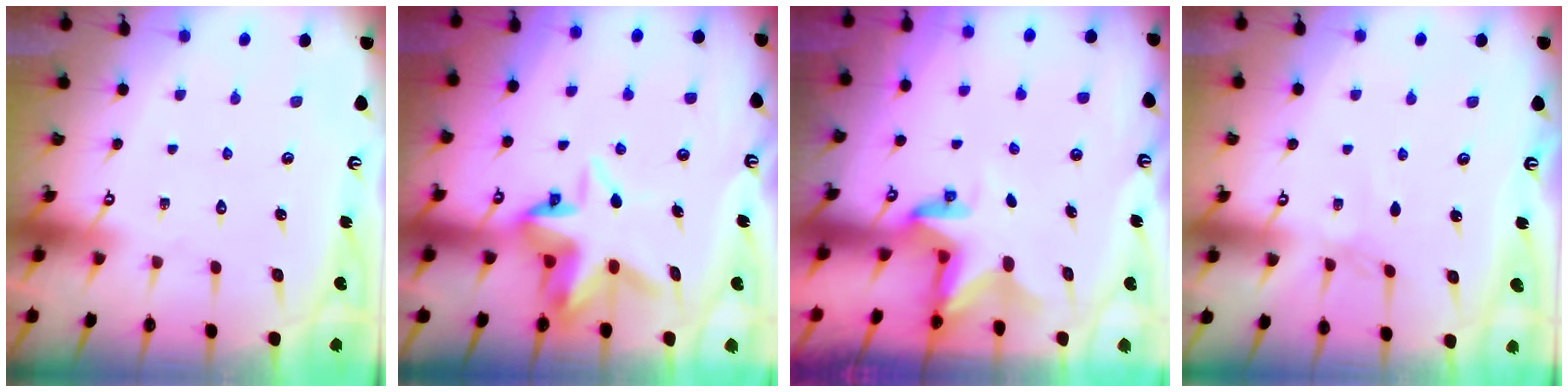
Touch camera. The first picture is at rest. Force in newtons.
{"total": 8.3, "press": 8.1, "slide": 1.3}
{"total": 2.8, "press": 2.8, "slide": 0.2}
{"total": 1.4, "press": 1.3, "slide": 0.3}